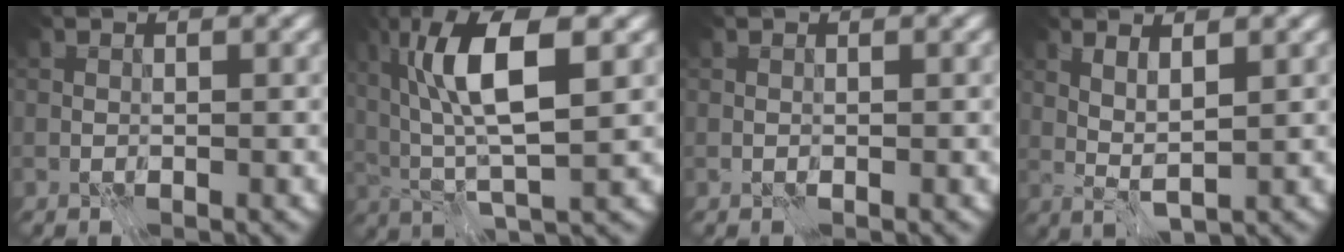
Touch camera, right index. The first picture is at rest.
{"total": 8.8, "force": [2.5, 2.8, 8.0], "torque": [-0.144, 0.004, 0.042]}
{"total": 0.0}
{"total": 2.1, "force": [1.1, 0.2, 1.8], "torque": [-0.034, -0.009, 0.025]}